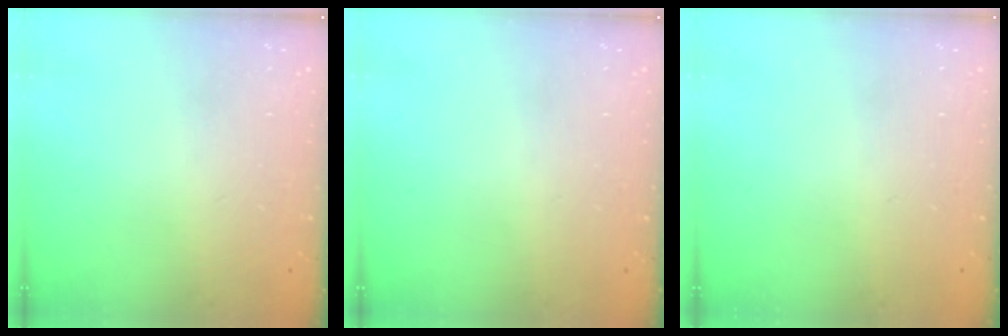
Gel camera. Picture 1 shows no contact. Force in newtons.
{"total": 0.0}
{"total": 0.0}